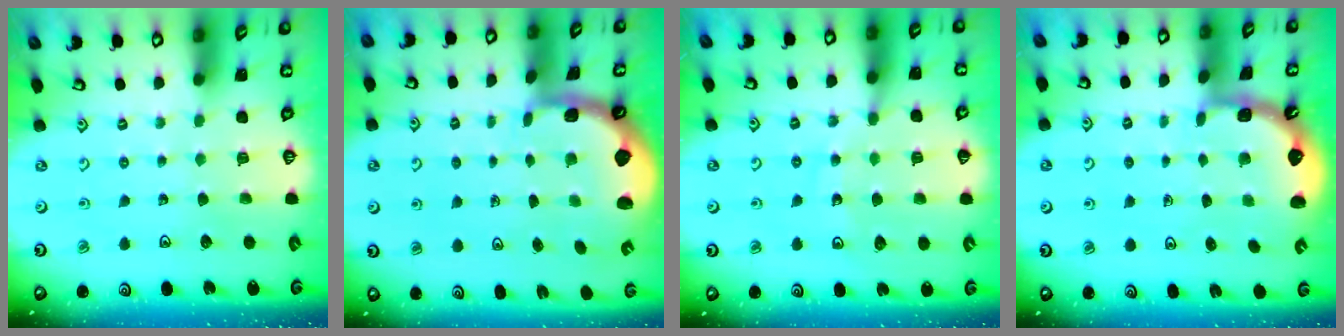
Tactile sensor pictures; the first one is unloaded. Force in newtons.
{"total": 2.3, "press": 1.3, "slide": 1.8}
{"total": 13.0, "press": 12.4, "slide": 3.9}
{"total": 1.4, "press": 1.3, "slide": 0.1}